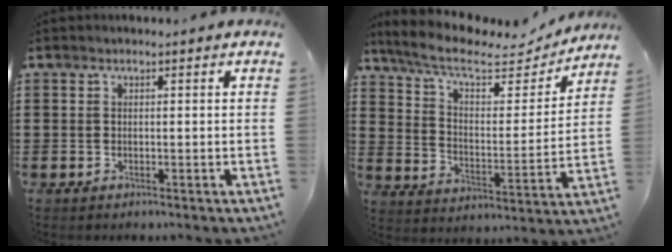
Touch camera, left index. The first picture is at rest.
{"total": 8.5, "force": [6.6, 2.5, 4.8], "torque": [-0.121, -0.033, 0.111]}